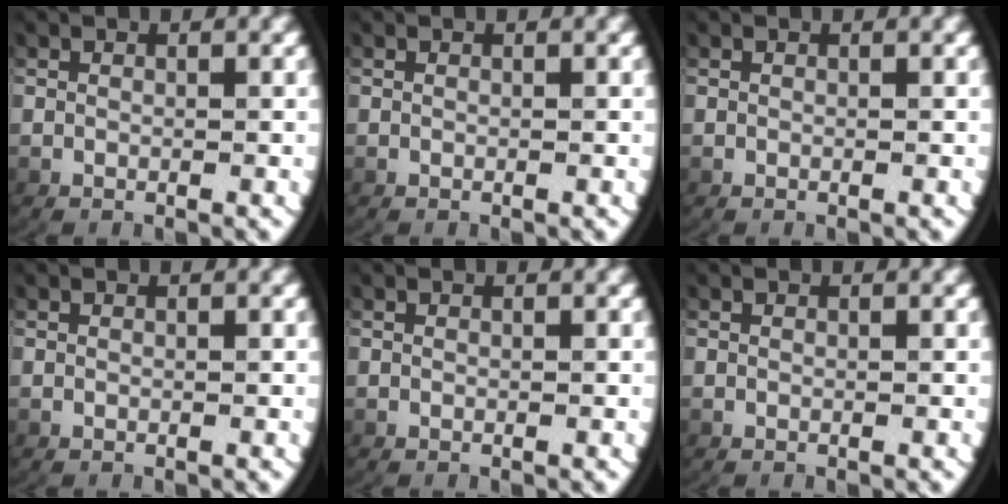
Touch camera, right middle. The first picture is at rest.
{"total": 0.0}
{"total": 0.0}
{"total": 0.0}
{"total": 0.0}
{"total": 0.0}